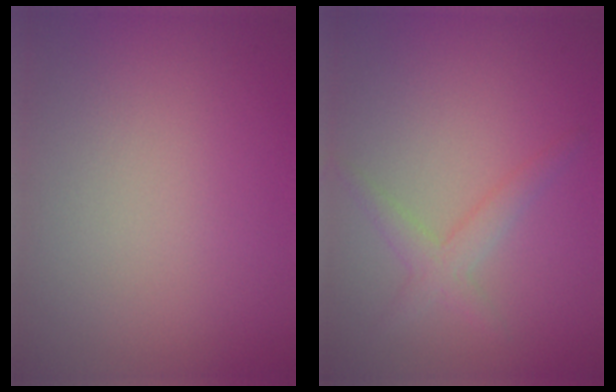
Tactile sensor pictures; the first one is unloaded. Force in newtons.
{"total": 2.1, "press": 2.1, "slide": 0.1}